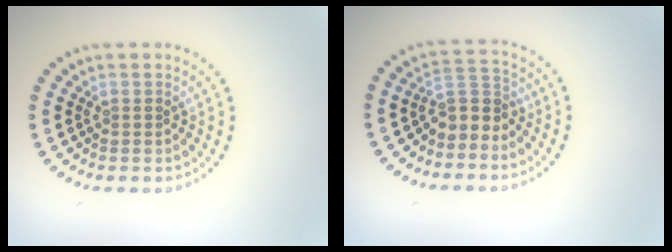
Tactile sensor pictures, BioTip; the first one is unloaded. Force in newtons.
{"total": 2.7, "press": 2.0, "slide": 1.7}